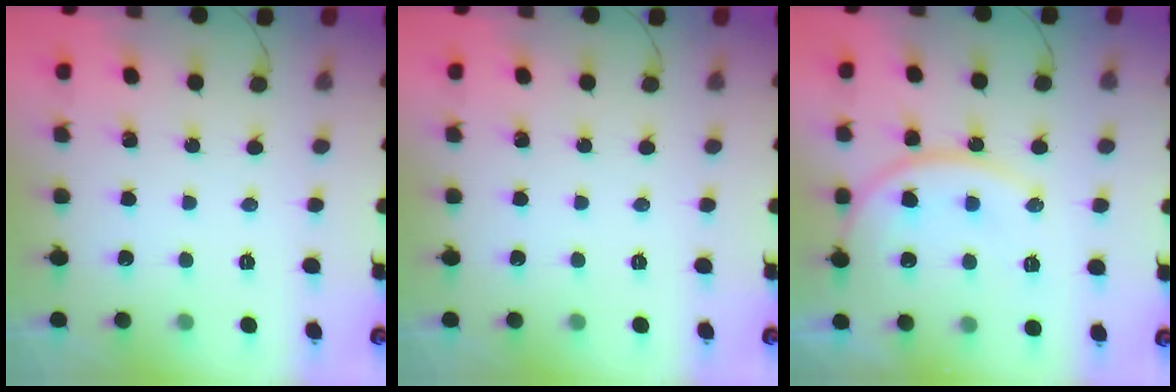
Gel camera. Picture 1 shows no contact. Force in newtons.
{"total": 0.0}
{"total": 14.2, "press": 14.0, "slide": 1.8}